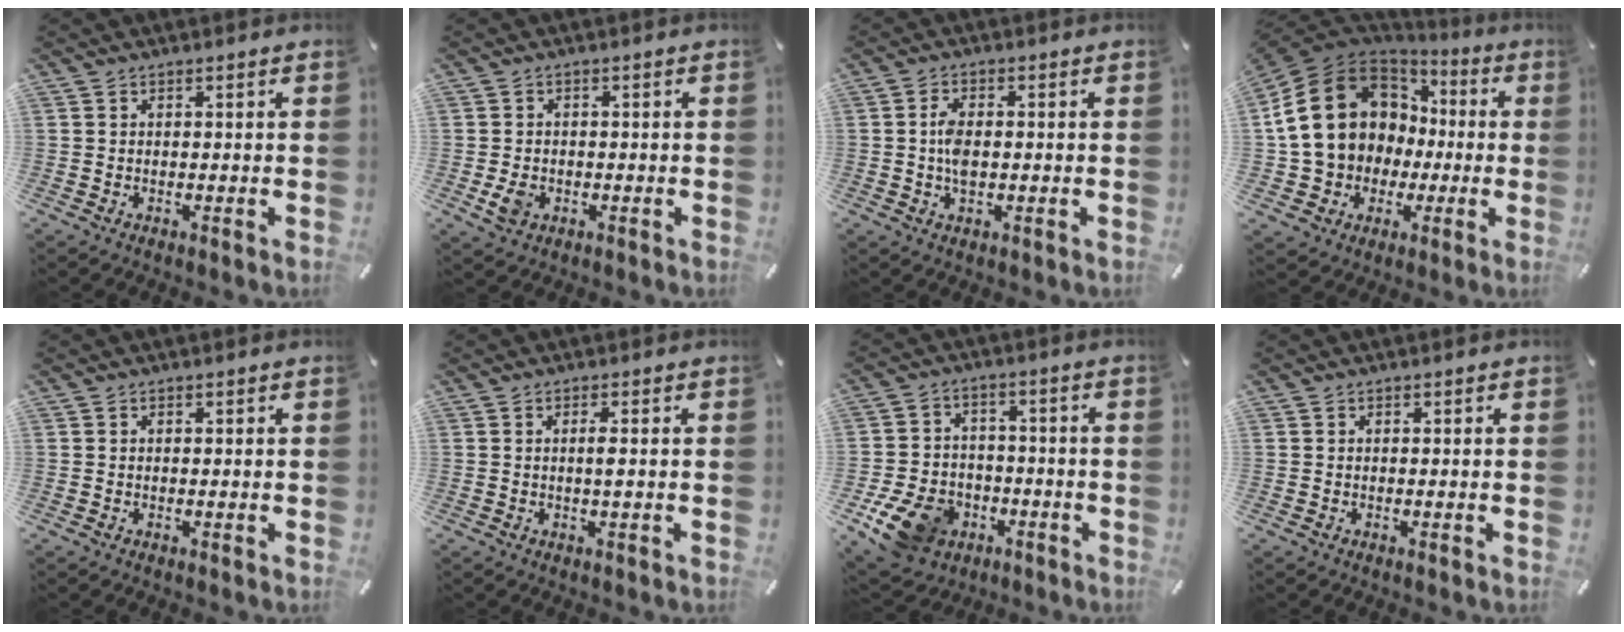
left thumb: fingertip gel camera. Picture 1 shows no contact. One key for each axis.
{"total": 3.8, "fx": -0.9, "fy": 3.1, "fz": 2.0, "tx": -0.037, "ty": -0.003, "tz": -0.018}
{"total": 4.4, "fx": -0.2, "fy": 2.5, "fz": 3.7, "tx": -0.084, "ty": 0.001, "tz": -0.008}
{"total": 19.1, "fx": 1.5, "fy": 16.8, "fz": 9.0, "tx": -0.185, "ty": 0.003, "tz": 0.042}
{"total": 0.0}
{"total": 2.2, "fx": 0.1, "fy": 0.3, "fz": 2.1, "tx": -0.043, "ty": -0.004, "tz": 0.001}
{"total": 12.3, "fx": -5.7, "fy": 9.2, "fz": 5.8, "tx": -0.118, "ty": 0.039, "tz": -0.098}
{"total": 0.0}